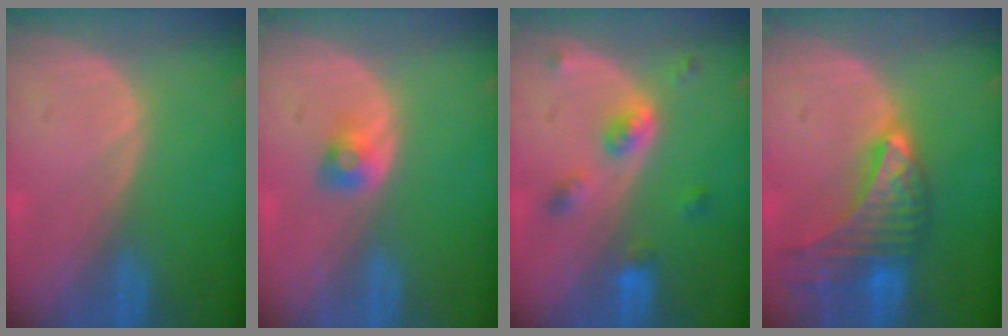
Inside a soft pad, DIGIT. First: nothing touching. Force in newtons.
{"total": 2.3, "press": 2.2, "slide": 0.5}
{"total": 5.3, "press": 4.7, "slide": 2.5}
{"total": 9.8, "press": 8.7, "slide": 4.5}